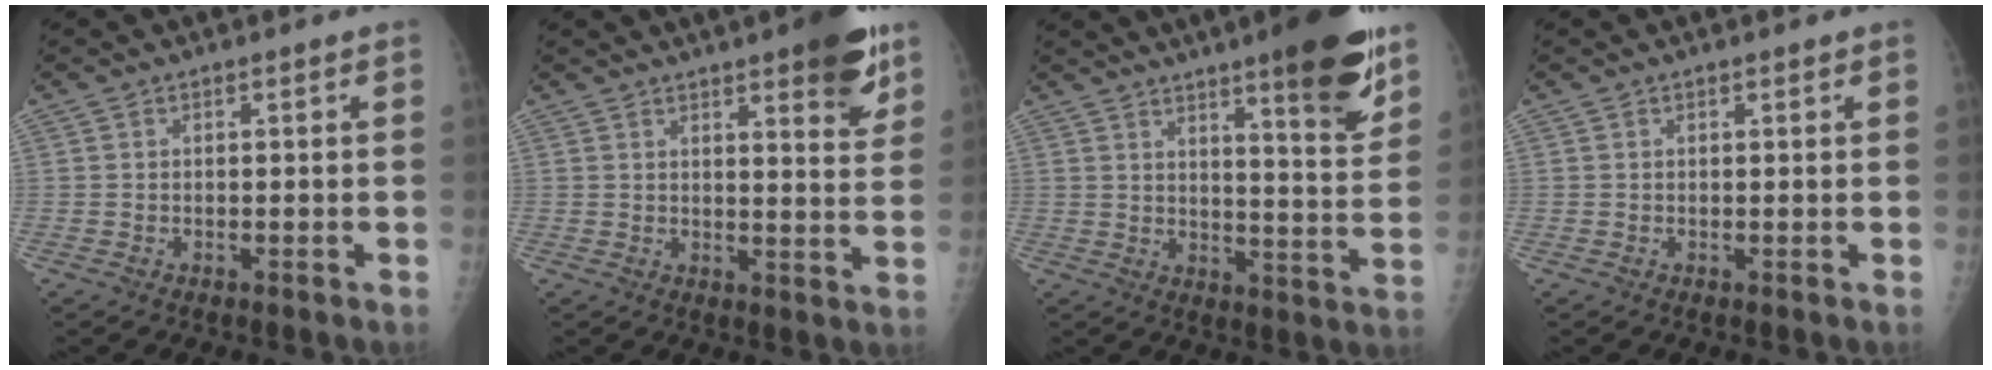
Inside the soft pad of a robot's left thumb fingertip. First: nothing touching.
{"total": 10.5, "force": [6.4, 2.6, 7.9], "torque": [-0.078, -0.032, 0.080]}
{"total": 15.3, "force": [9.8, 2.6, 11.5], "torque": [-0.135, -0.060, 0.140]}
{"total": 0.6, "force": [0.4, 0.2, 0.3], "torque": [-0.006, -0.002, 0.006]}